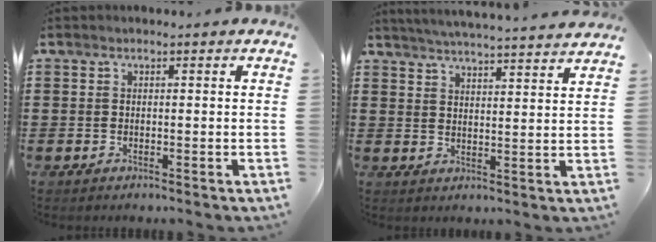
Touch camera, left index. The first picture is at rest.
{"total": 4.4, "force": [4.3, -0.9, 0.6], "torque": [-0.029, -0.029, 0.073]}